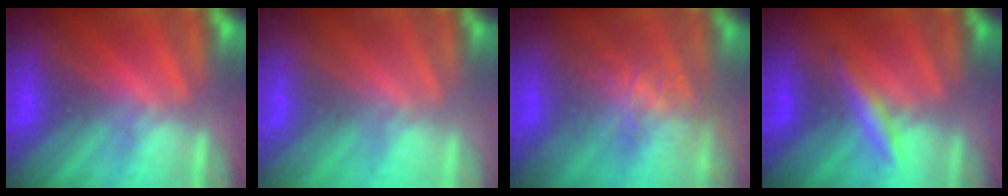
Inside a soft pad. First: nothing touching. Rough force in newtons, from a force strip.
{"total": 2.9}
{"total": 4.4}
{"total": 4.2}